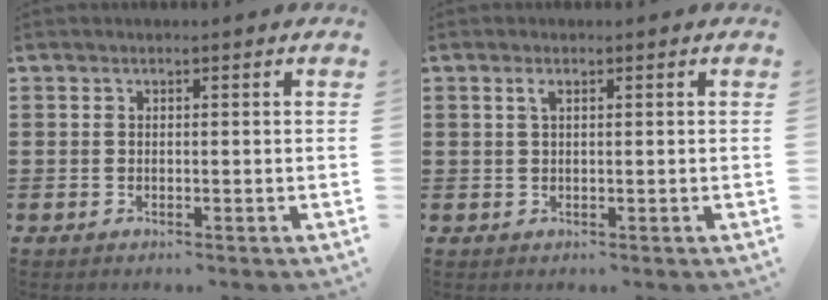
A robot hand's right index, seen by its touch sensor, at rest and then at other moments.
{"total": 1.0, "force": [0.3, 0.2, 0.9], "torque": [-0.018, 0.004, 0.005]}